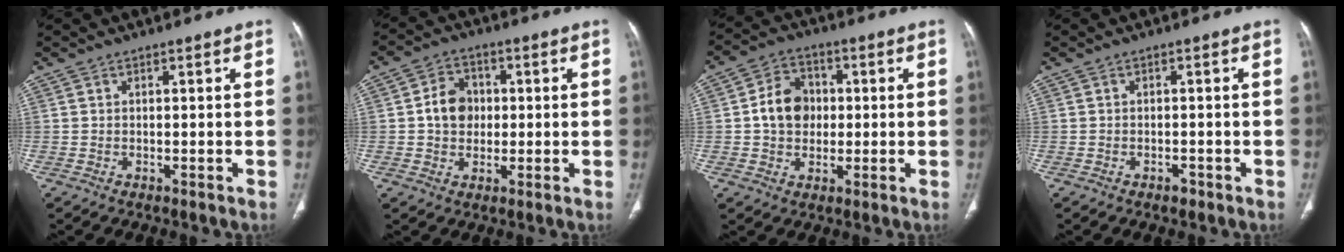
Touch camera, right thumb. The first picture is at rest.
{"total": 6.9, "force": [0.3, 5.8, 3.9], "torque": [-0.040, 0.010, -0.001]}
{"total": 8.6, "force": [0.3, 7.0, 5.0], "torque": [-0.060, 0.013, -0.001]}
{"total": 1.3, "force": [-0.9, 0.7, 0.6], "torque": [-0.007, 0.003, -0.013]}